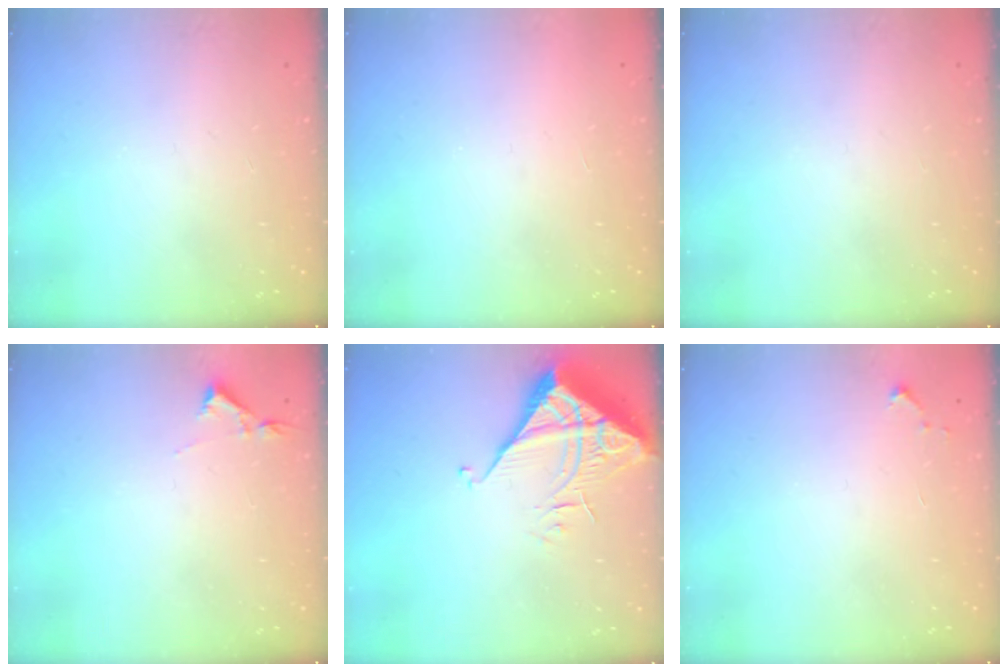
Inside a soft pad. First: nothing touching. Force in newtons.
{"total": 1.5, "press": 1.5, "slide": 0.1}
{"total": 0.0}
{"total": 2.9, "press": 2.9, "slide": 0.5}
{"total": 6.7, "press": 6.7, "slide": 0.7}
{"total": 3.5, "press": 3.5, "slide": 0.3}